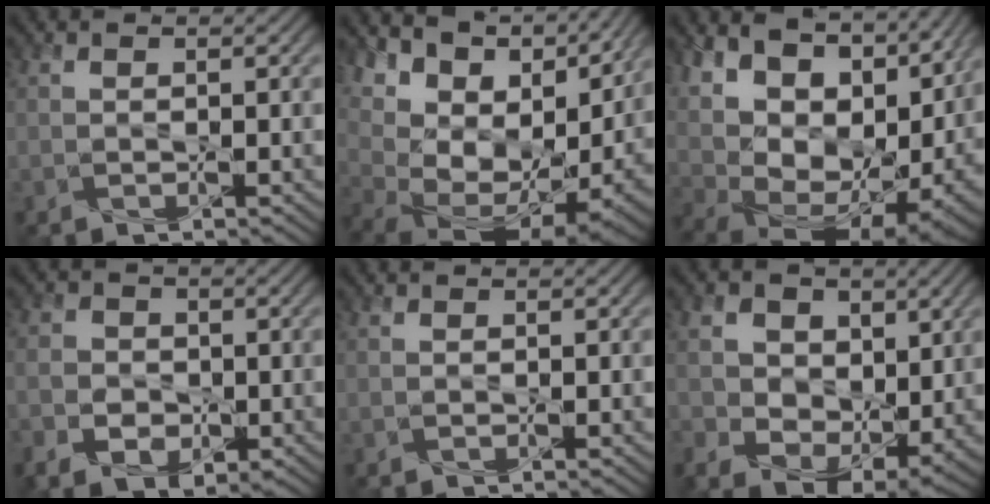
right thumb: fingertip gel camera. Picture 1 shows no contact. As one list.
[{"total": 18.2, "force": [4.9, 12.1, 12.6], "torque": [-0.217, 0.023, 0.136]}, {"total": 20.3, "force": [5.2, 13.5, 14.2], "torque": [-0.247, 0.026, 0.131]}, {"total": 4.3, "force": [-1.9, 3.3, 1.8], "torque": [-0.034, -0.009, -0.046]}, {"total": 0.0}, {"total": 7.5, "force": [1.6, 5.9, 4.4], "torque": [-0.115, -0.014, 0.023]}]